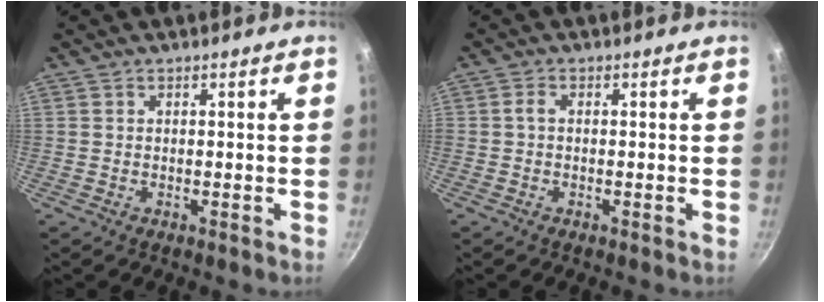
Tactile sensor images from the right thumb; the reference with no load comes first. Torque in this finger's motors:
{"motor_torque": [1.78, 1.84, 1.06, -0.46, 0.44]}